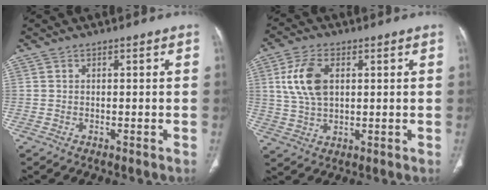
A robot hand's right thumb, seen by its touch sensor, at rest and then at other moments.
{"total": 9.3, "force": [2.2, 5.3, 7.2], "torque": [-0.148, 0.000, 0.046]}